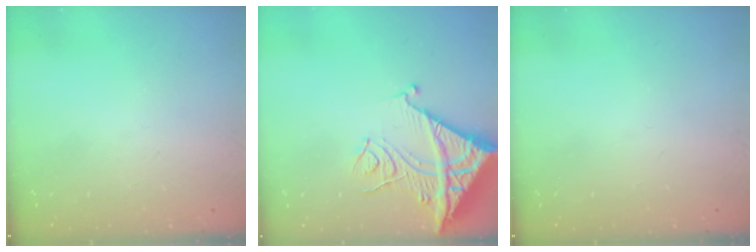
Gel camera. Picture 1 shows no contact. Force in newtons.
{"total": 16.7, "press": 16.6, "slide": 1.8}
{"total": 0.0}